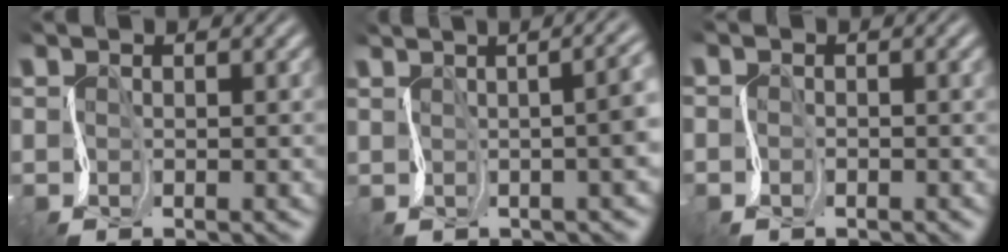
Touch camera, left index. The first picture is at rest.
{"total": 8.6, "force": [1.3, 4.1, 7.4], "torque": [-0.023, 0.038, -0.001]}
{"total": 0.5, "force": [-0.4, -0.1, -0.3], "torque": [-0.004, 0.004, -0.013]}